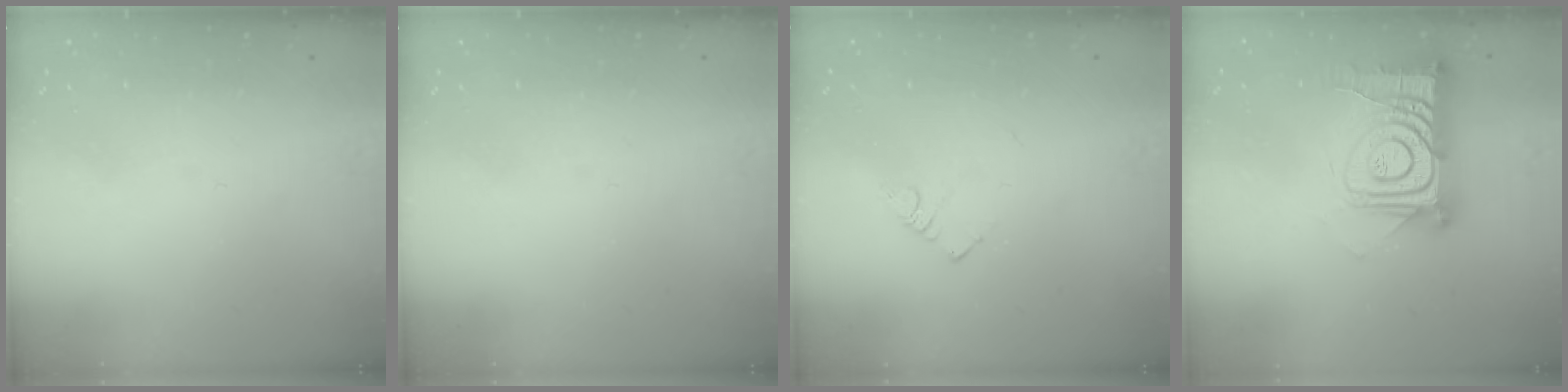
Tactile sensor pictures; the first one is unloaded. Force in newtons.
{"total": 0.0}
{"total": 2.7, "press": 2.7, "slide": 0.4}
{"total": 17.6, "press": 17.5, "slide": 1.5}